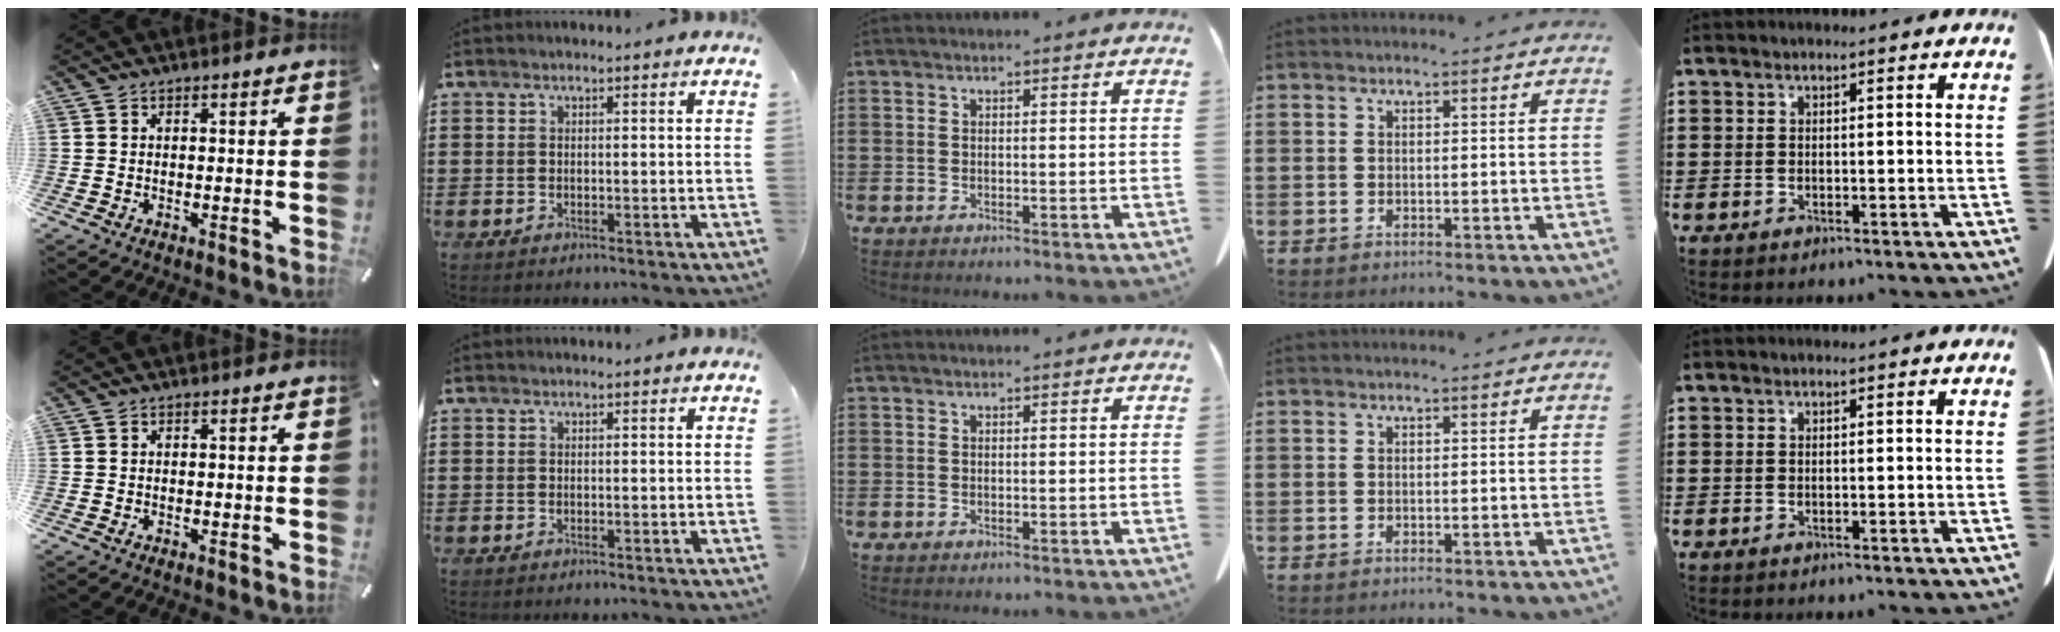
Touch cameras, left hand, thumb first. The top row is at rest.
{}